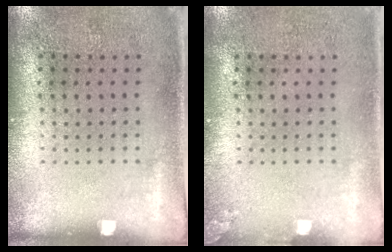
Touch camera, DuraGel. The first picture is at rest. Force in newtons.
{"total": 0.8, "press": 0.8, "slide": 0.1}